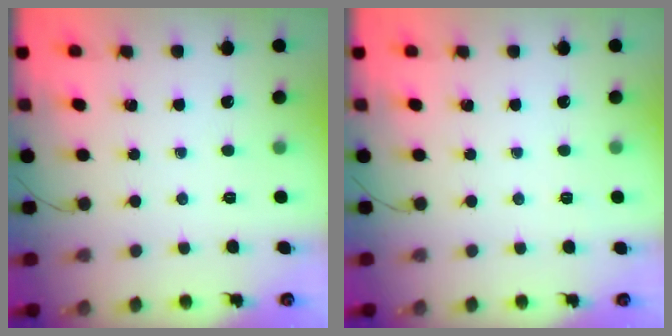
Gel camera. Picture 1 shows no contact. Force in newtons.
{"total": 2.4, "press": 2.1, "slide": 1.2}